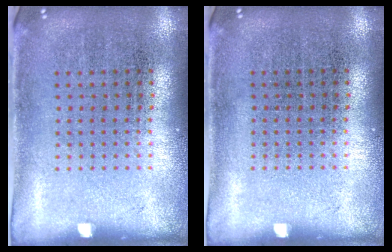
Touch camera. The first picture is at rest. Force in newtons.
{"total": 0.0}